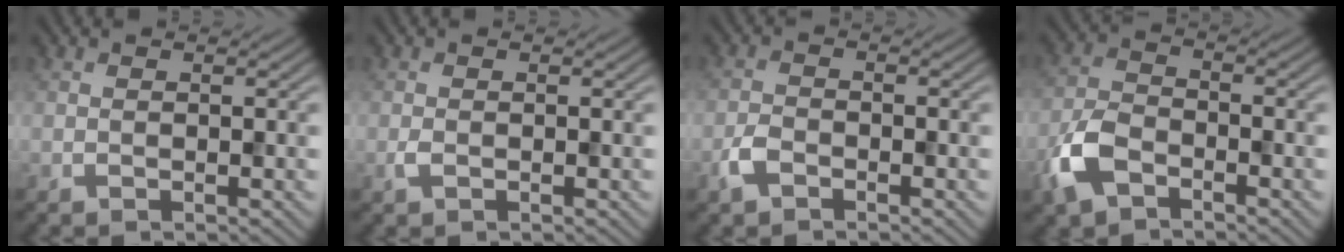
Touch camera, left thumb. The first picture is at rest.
{"total": 0.9, "force": [-0.3, 0.4, 0.7], "torque": [-0.020, 0.000, -0.006]}
{"total": 2.6, "force": [-1.7, 1.4, 1.4], "torque": [-0.033, 0.001, -0.041]}
{"total": 6.2, "force": [-3.5, 3.3, 3.8], "torque": [-0.092, -0.005, -0.087]}